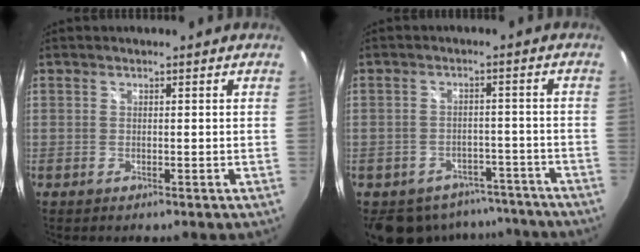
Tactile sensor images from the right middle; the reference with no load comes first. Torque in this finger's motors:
{"motor_torque": [1.09, -1.05, 0.09, 0.06]}